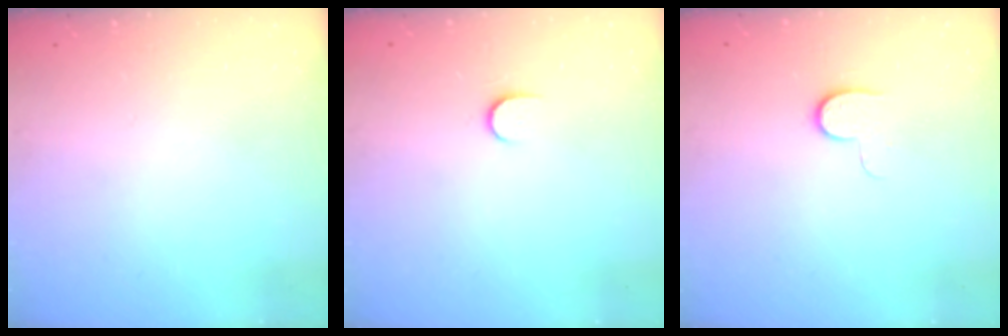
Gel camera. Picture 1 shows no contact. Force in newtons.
{"total": 3.9, "press": 3.9, "slide": 0.5}
{"total": 5.3, "press": 5.3, "slide": 0.5}